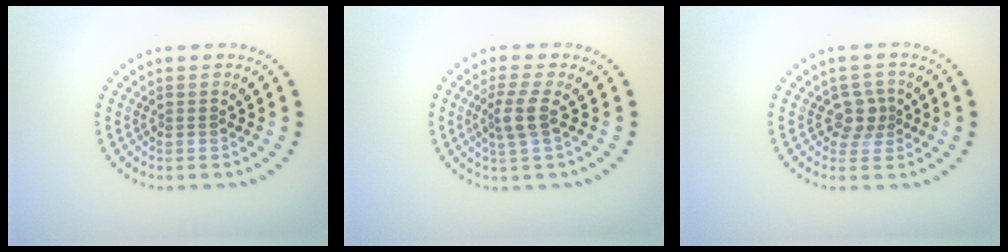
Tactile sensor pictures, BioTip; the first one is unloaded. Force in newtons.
{"total": 2.5, "press": 2.0, "slide": 1.5}
{"total": 2.4, "press": 1.9, "slide": 1.4}